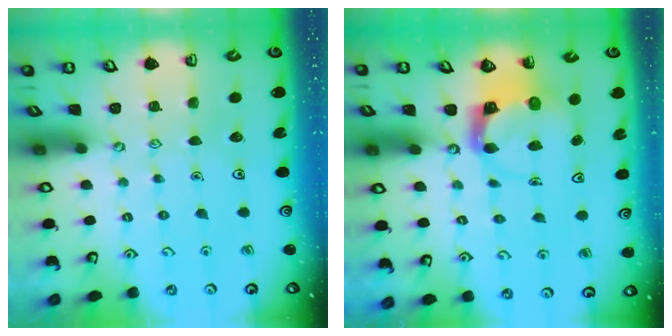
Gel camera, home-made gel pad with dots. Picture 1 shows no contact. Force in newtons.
{"total": 3.9, "press": 3.8, "slide": 0.5}